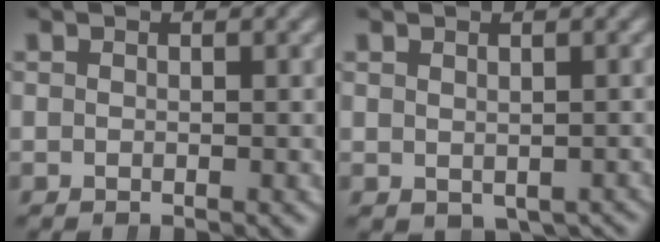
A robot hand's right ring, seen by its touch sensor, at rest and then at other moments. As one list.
[{"total": 1.5, "force": [-1.0, 0.9, 0.8], "torque": [0.000, -0.013, 0.001]}]